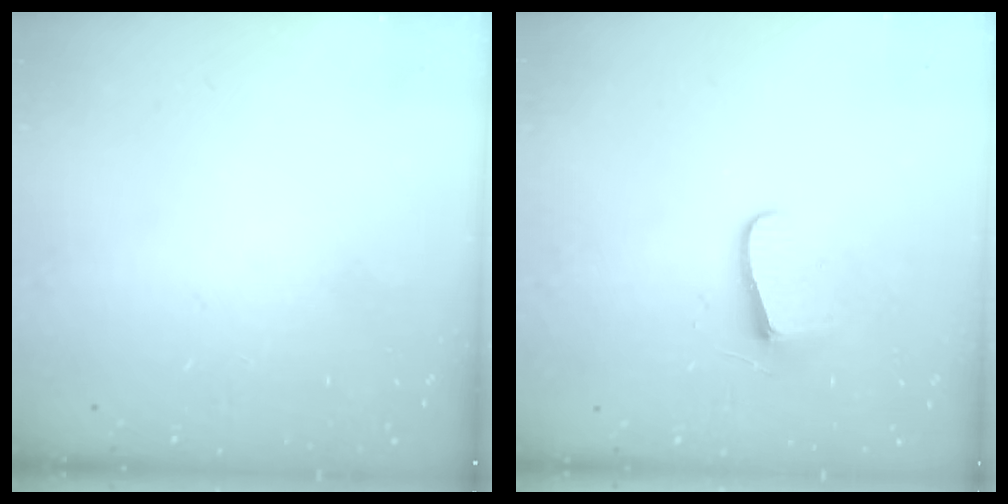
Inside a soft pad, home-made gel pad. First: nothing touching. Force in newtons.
{"total": 7.2, "press": 7.2, "slide": 0.5}